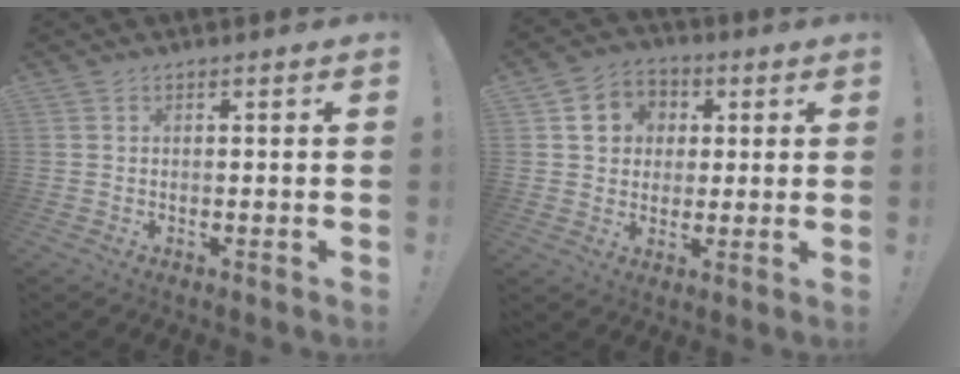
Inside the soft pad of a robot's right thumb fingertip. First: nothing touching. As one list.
[{"total": 8.3, "force": [1.6, 7.8, 2.2], "torque": [-0.031, -0.001, 0.035]}]